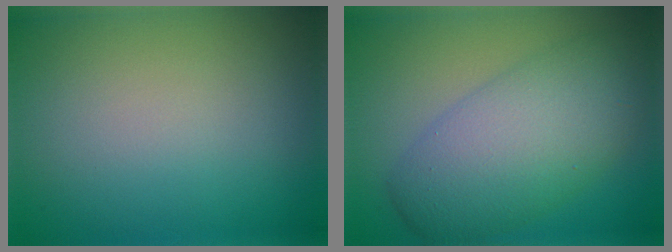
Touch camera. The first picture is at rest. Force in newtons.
{"total": 7.9, "press": 7.9, "slide": 0.1}